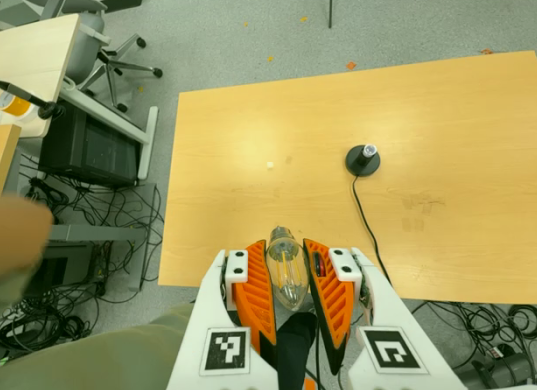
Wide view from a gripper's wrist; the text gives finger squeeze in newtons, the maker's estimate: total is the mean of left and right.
{"total": 18.2, "left": 20.0, "right": 16.3}